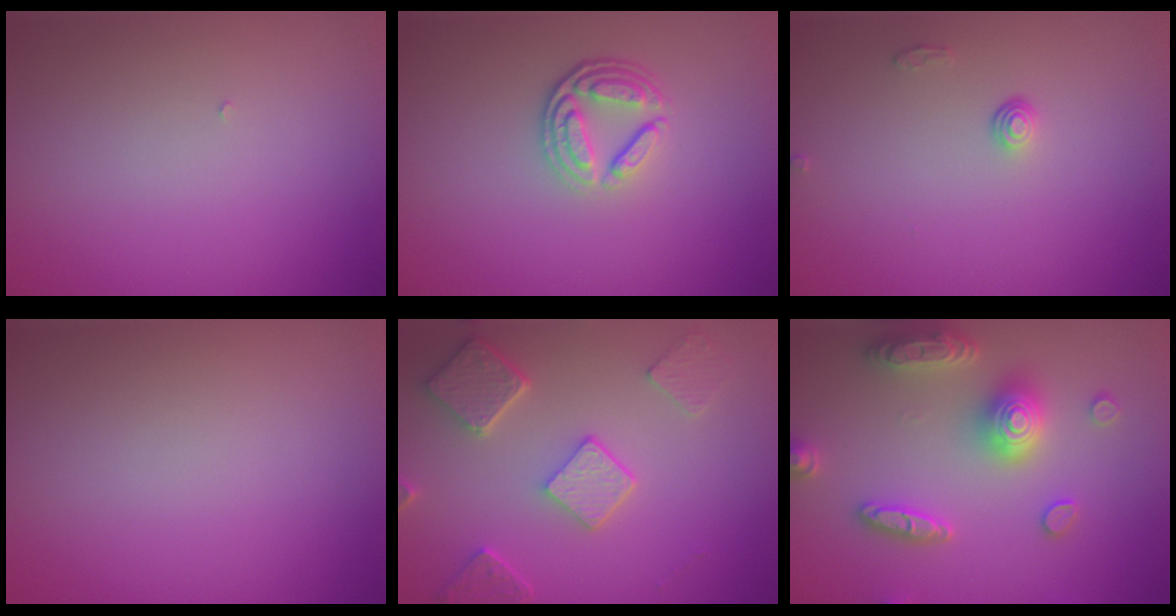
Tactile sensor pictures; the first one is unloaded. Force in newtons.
{"total": 3.8, "press": 2.8, "slide": 2.5}
{"total": 1.0, "press": 0.7, "slide": 0.8}
{"total": 0.0}
{"total": 4.9, "press": 4.0, "slide": 2.9}
{"total": 5.4, "press": 5.3, "slide": 1.0}